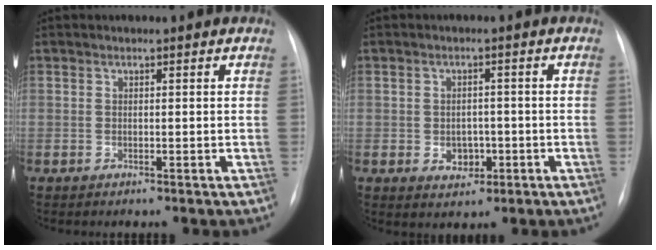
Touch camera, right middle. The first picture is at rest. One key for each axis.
{"total": 3.7, "fx": -1.1, "fy": 2.8, "fz": 2.1, "tx": -0.026, "ty": 0.007, "tz": -0.007}